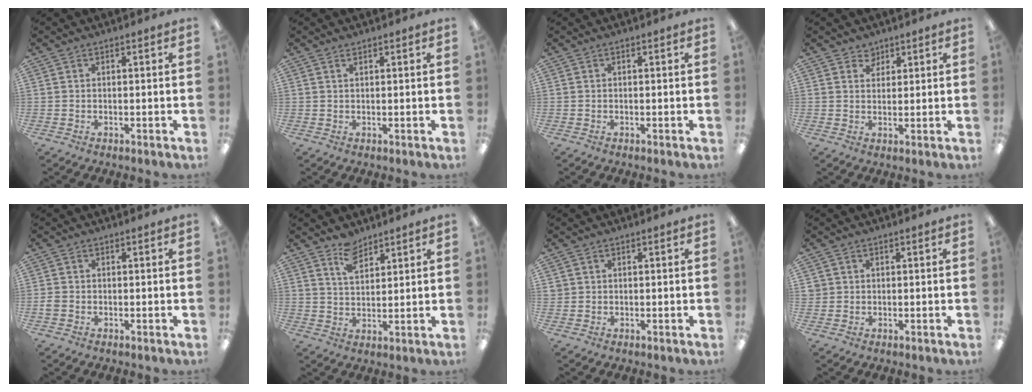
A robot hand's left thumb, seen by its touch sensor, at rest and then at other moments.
{"total": 0.8, "force": [0.6, 0.3, 0.4], "torque": [-0.010, 0.001, 0.011]}
{"total": 0.0}
{"total": 3.3, "force": [2.5, 2.2, 0.0], "torque": [0.007, -0.011, 0.044]}
{"total": 1.5, "force": [-0.4, 1.2, 0.8], "torque": [-0.013, 0.004, -0.007]}
{"total": 6.2, "force": [4.8, 3.0, 2.5], "torque": [-0.045, -0.019, 0.088]}
{"total": 1.0, "force": [0.5, 0.9, 0.1], "torque": [-0.003, 0.002, 0.009]}
{"total": 1.3, "force": [0.5, 1.2, 0.0], "torque": [-0.002, 0.002, 0.009]}